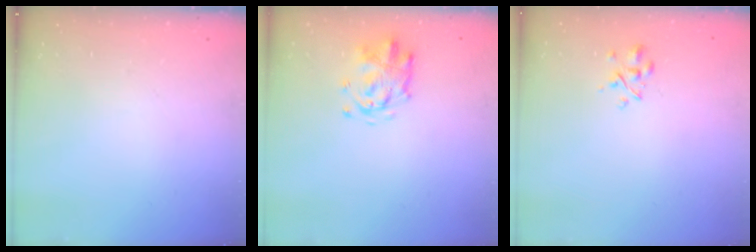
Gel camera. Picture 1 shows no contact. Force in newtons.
{"total": 3.2, "press": 3.2, "slide": 0.4}
{"total": 2.3, "press": 2.2, "slide": 0.9}